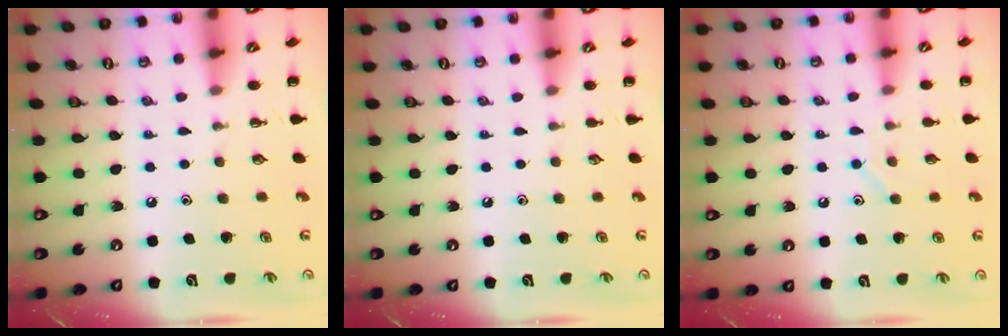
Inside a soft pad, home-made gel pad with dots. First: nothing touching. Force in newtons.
{"total": 0.0}
{"total": 6.7, "press": 6.6, "slide": 1.1}